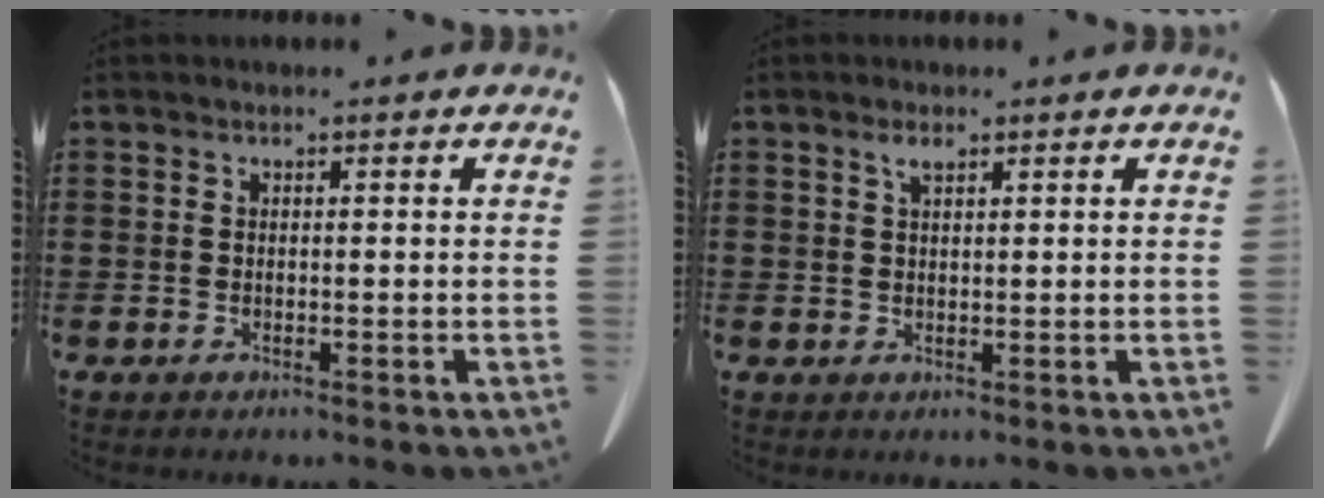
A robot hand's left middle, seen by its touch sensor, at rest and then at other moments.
{"total": 1.7, "force": [1.1, 0.6, 1.2], "torque": [-0.020, -0.003, 0.019]}